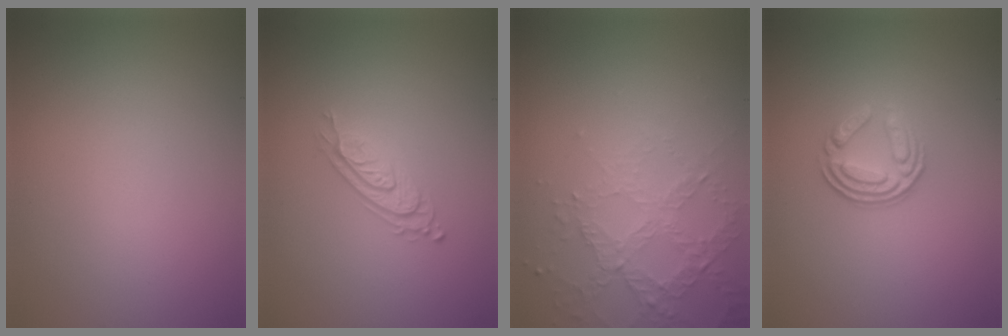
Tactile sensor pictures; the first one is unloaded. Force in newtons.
{"total": 2.7, "press": 2.0, "slide": 1.9}
{"total": 3.4, "press": 2.9, "slide": 1.8}
{"total": 3.7, "press": 2.6, "slide": 2.7}